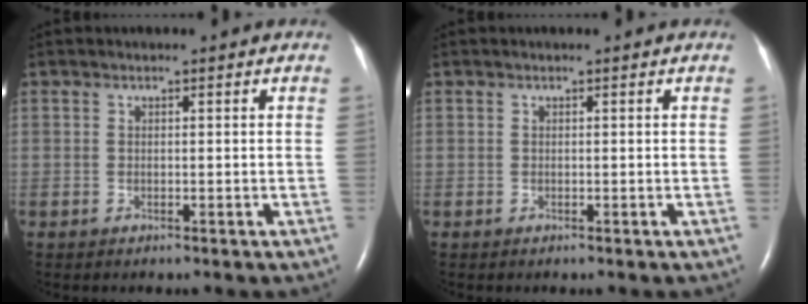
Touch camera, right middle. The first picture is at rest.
{"total": 0.0}